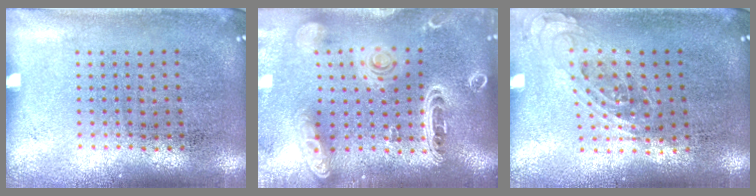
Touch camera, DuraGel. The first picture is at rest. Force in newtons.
{"total": 2.8, "press": 2.4, "slide": 1.4}
{"total": 0.8, "press": 0.7, "slide": 0.3}